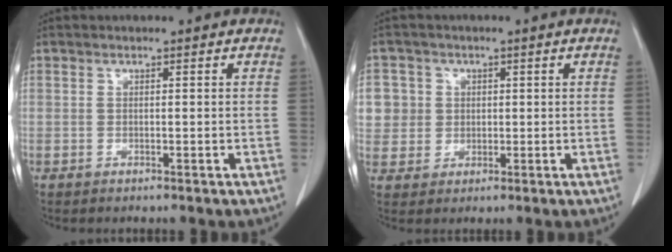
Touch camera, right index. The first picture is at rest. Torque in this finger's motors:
{"motor_torque": [0.32, 0.24, 0.14, 0.04]}